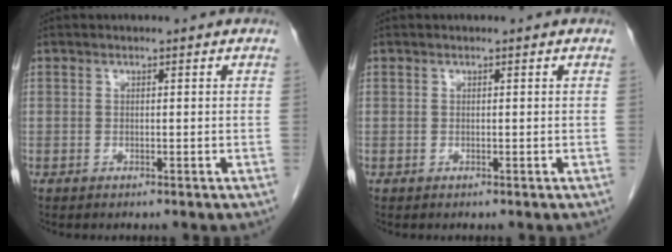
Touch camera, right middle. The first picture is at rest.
{"total": 0.0}